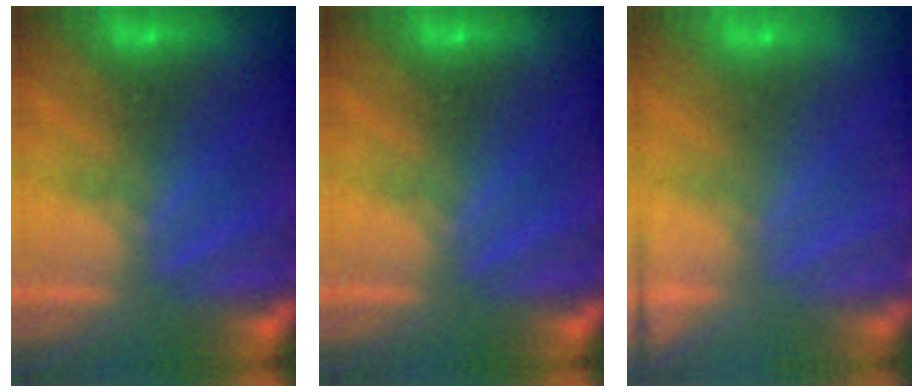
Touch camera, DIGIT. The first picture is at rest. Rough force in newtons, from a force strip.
{"total": 0.0}
{"total": 5.9}